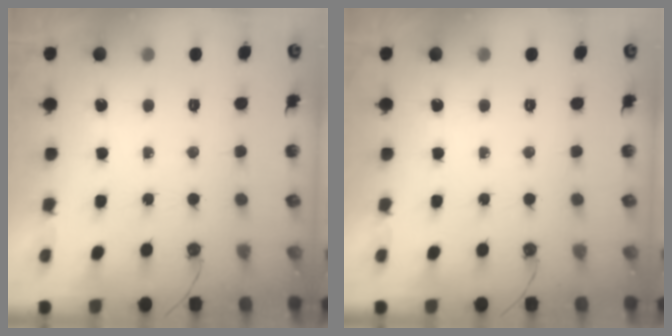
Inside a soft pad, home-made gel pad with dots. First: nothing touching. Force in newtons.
{"total": 0.0}